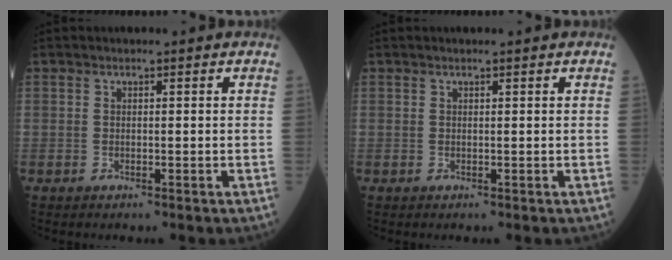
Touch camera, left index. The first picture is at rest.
{"total": 0.0}